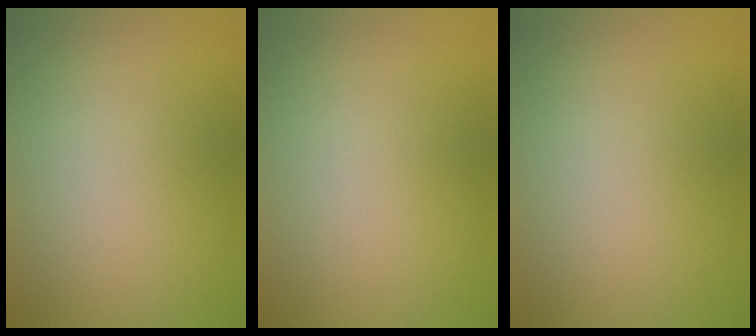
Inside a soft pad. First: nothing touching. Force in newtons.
{"total": 0.0}
{"total": 0.0}